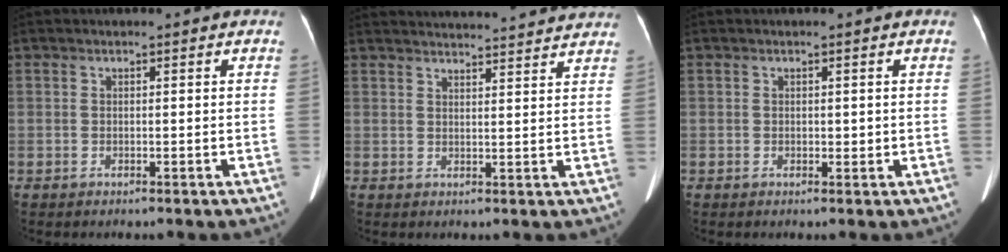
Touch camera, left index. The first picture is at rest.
{"total": 17.3, "force": [16.8, 1.1, 4.3], "torque": [-0.059, 0.017, 0.212]}
{"total": 0.8, "force": [0.1, 0.6, 0.5], "torque": [-0.004, 0.000, 0.001]}